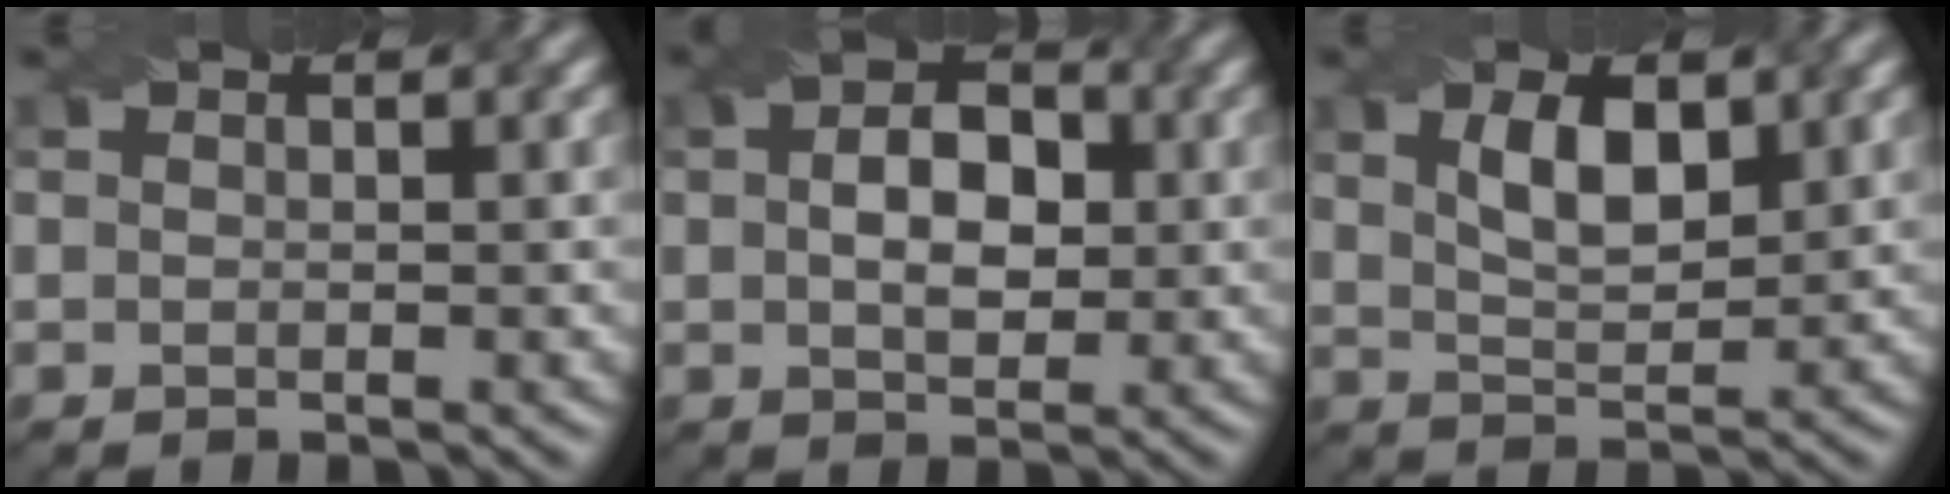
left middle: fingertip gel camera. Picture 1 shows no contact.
{"total": 4.1, "force": [-0.2, 2.9, 2.9], "torque": [-0.037, 0.009, 0.006]}
{"total": 2.9, "force": [1.0, 1.5, 2.3], "torque": [-0.042, 0.002, 0.036]}